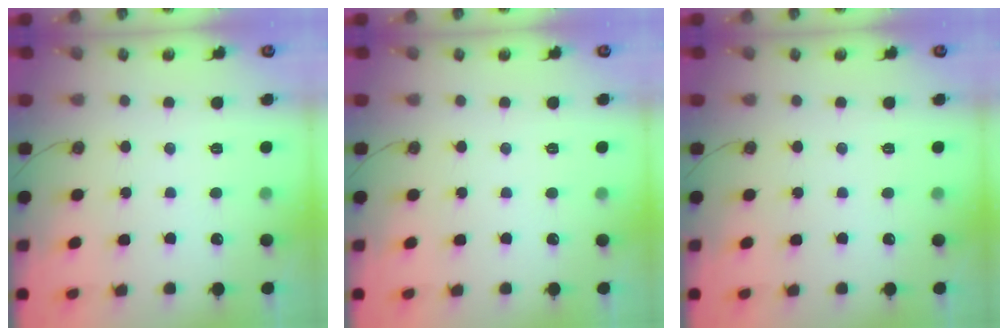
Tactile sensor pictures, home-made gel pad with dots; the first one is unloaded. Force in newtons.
{"total": 0.0}
{"total": 0.0}